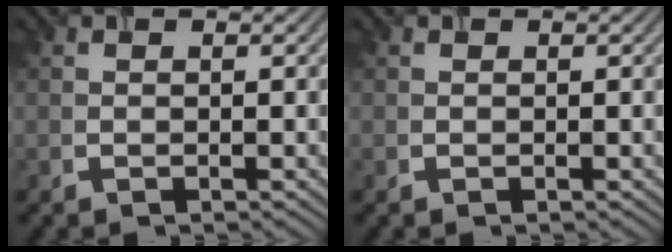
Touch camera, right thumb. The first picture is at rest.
{"total": 0.0}